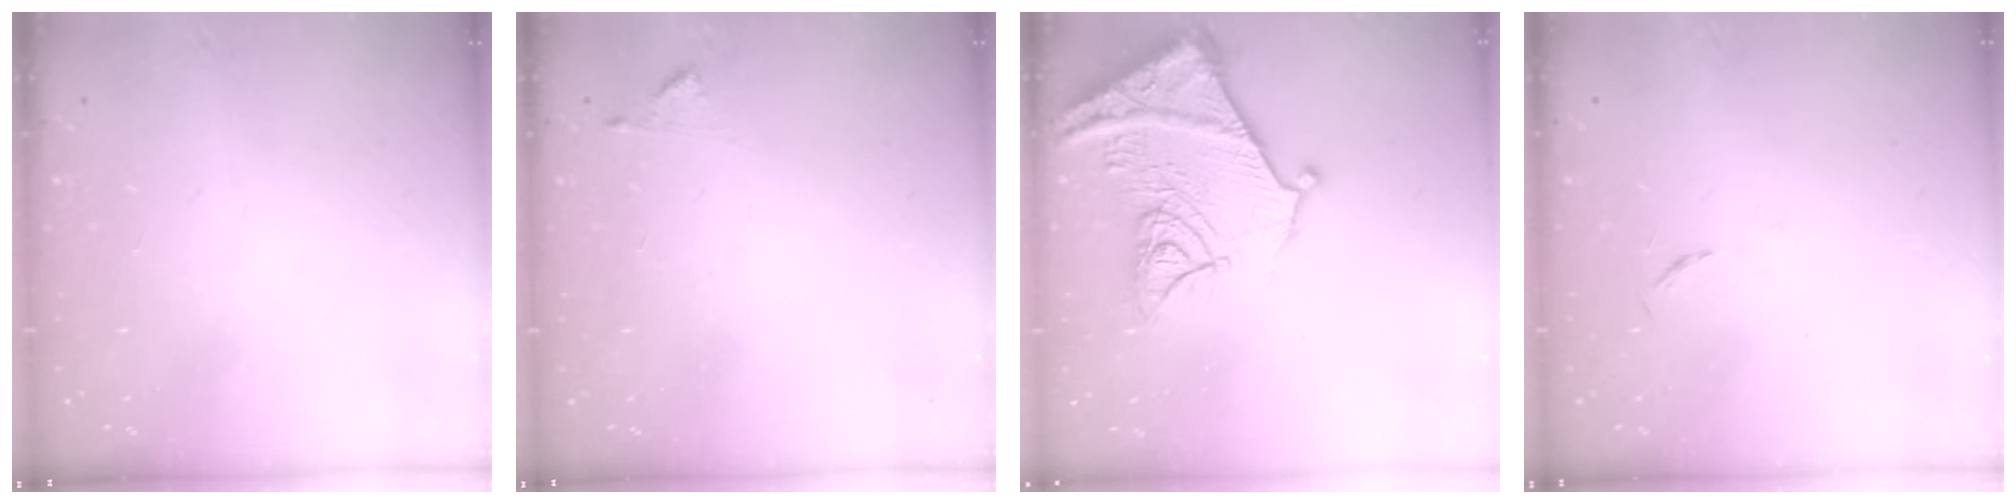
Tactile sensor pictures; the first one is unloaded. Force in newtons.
{"total": 4.4, "press": 4.3, "slide": 0.4}
{"total": 18.1, "press": 18.0, "slide": 1.9}
{"total": 3.1, "press": 3.0, "slide": 0.5}